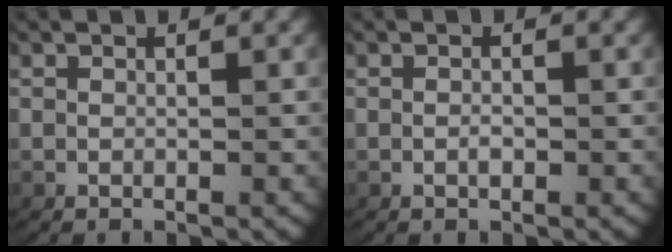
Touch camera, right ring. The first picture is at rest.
{"total": 0.7, "force": [-0.3, 0.3, 0.5], "torque": [-0.014, -0.003, -0.004]}